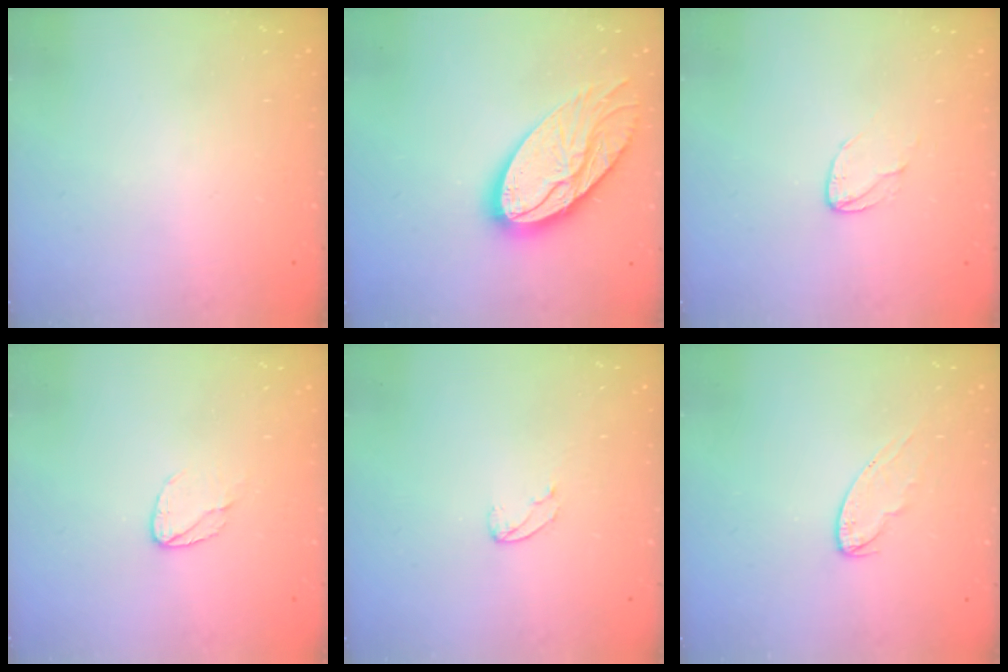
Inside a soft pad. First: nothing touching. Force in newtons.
{"total": 19.2, "press": 19.1, "slide": 1.5}
{"total": 4.4, "press": 4.4, "slide": 0.4}
{"total": 5.0, "press": 5.0, "slide": 0.5}
{"total": 3.1, "press": 3.1, "slide": 0.3}
{"total": 6.3, "press": 6.3, "slide": 0.8}